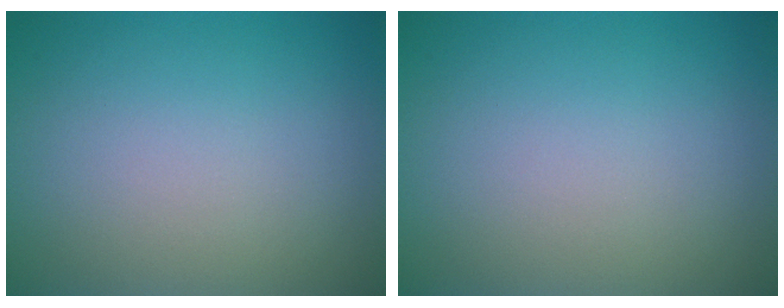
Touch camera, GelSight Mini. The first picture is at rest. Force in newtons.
{"total": 0.0}